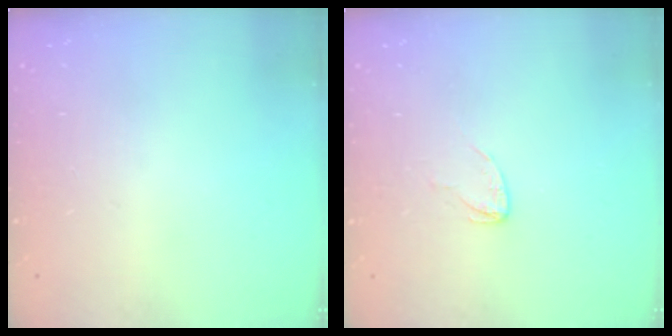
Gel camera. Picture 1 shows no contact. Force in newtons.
{"total": 3.3, "press": 3.3, "slide": 0.2}